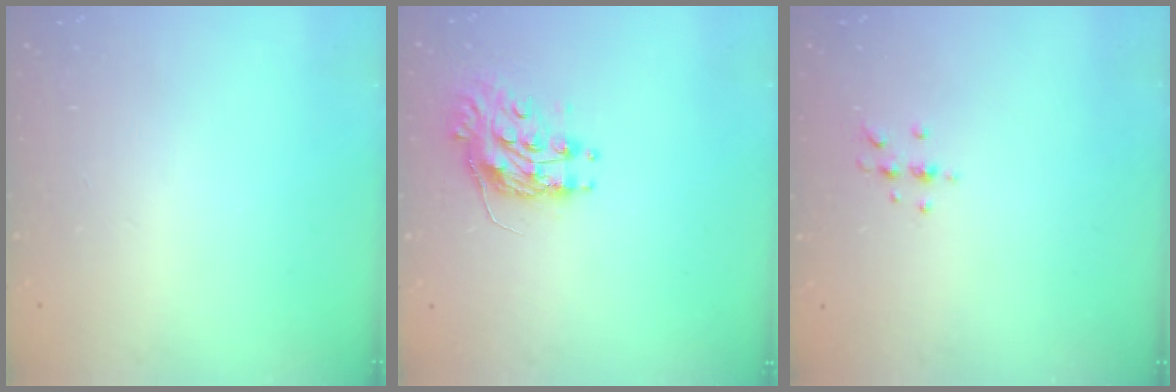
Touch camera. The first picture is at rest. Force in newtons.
{"total": 9.2, "press": 9.2, "slide": 0.5}
{"total": 4.3, "press": 4.0, "slide": 1.4}